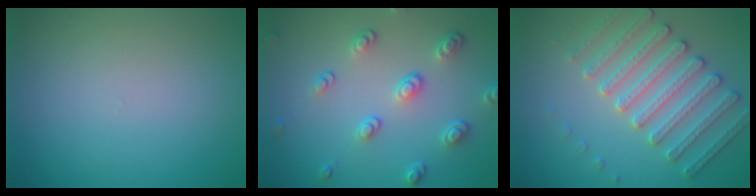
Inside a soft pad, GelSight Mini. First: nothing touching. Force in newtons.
{"total": 3.8, "press": 2.9, "slide": 2.4}
{"total": 4.2, "press": 4.2, "slide": 0.5}